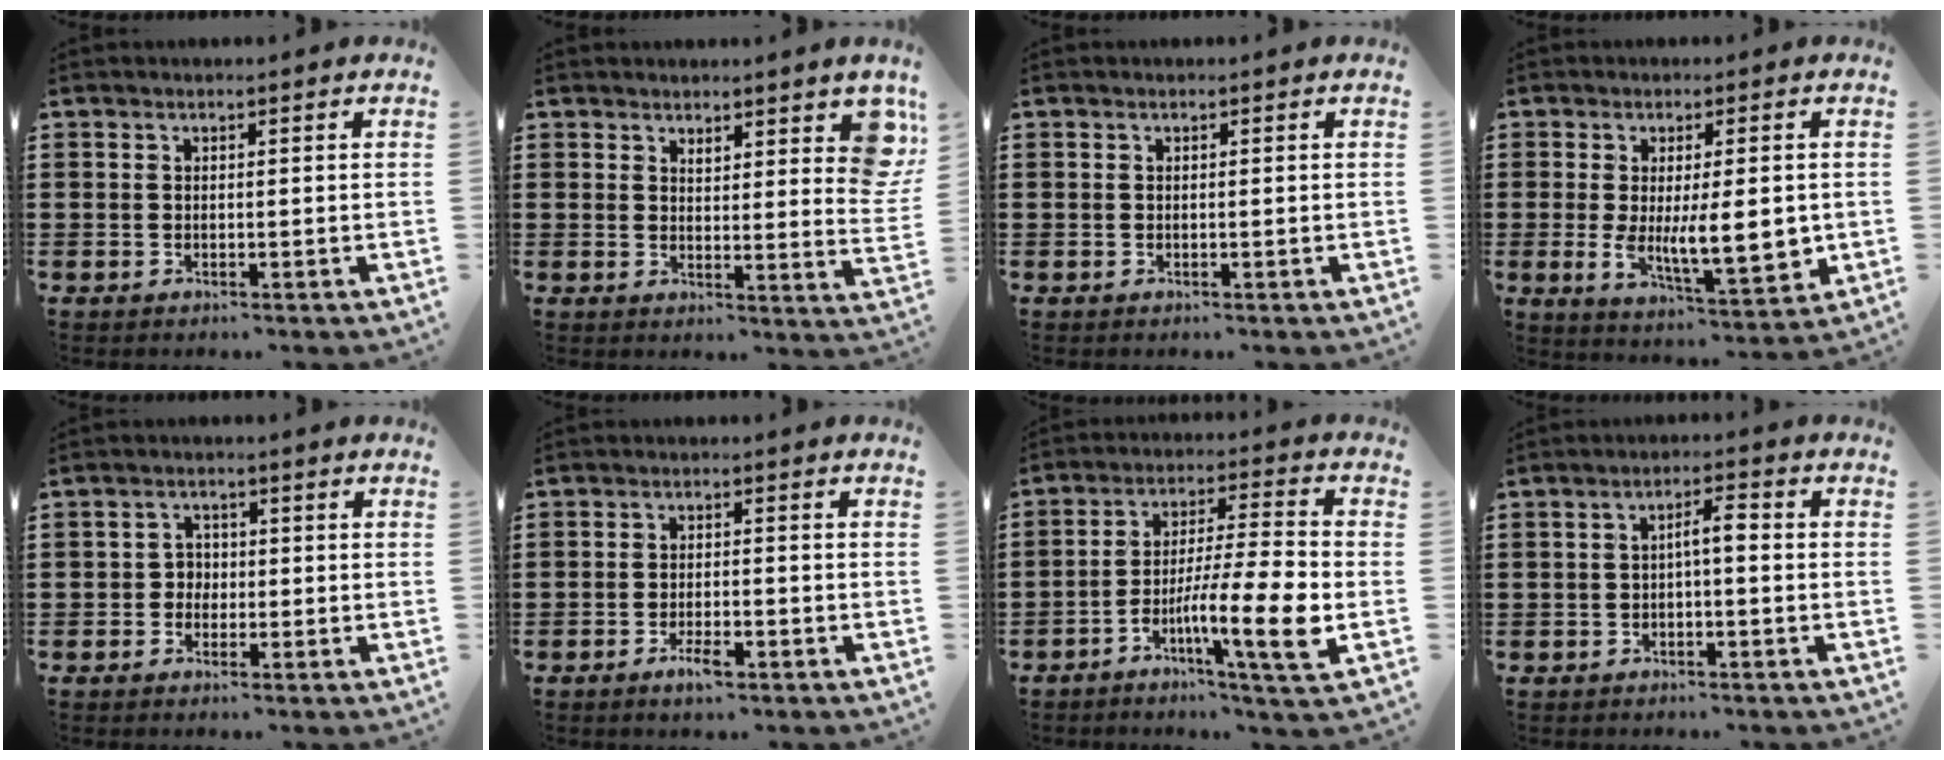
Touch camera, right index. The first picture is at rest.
{"total": 4.8, "force": [3.8, 1.5, 2.6], "torque": [-0.031, -0.012, 0.063]}
{"total": 0.0}
{"total": 9.9, "force": [-0.5, 3.3, 9.4], "torque": [-0.163, -0.016, -0.007]}
{"total": 2.1, "force": [-0.7, 1.9, 0.8], "torque": [-0.022, 0.005, -0.017]}
{"total": 3.2, "force": [-1.9, 0.8, 2.5], "torque": [-0.054, -0.005, -0.039]}
{"total": 11.5, "force": [-4.1, 0.7, 10.7], "torque": [-0.192, -0.007, -0.076]}
{"total": 2.7, "force": [-0.5, 0.6, 2.6], "torque": [-0.050, 0.007, -0.013]}